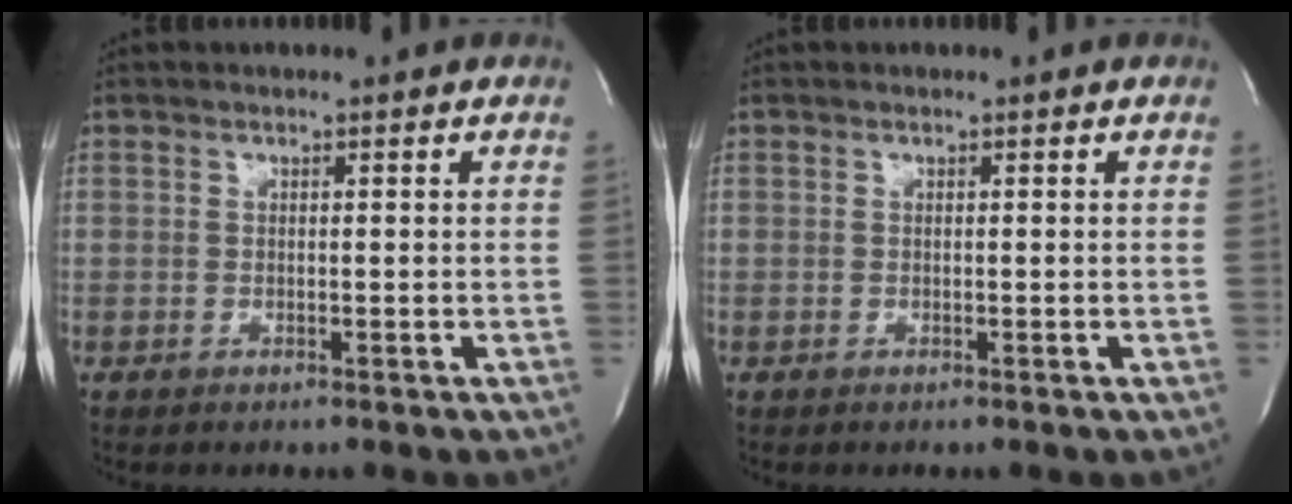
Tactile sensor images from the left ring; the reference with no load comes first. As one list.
[{"total": 0.0}]